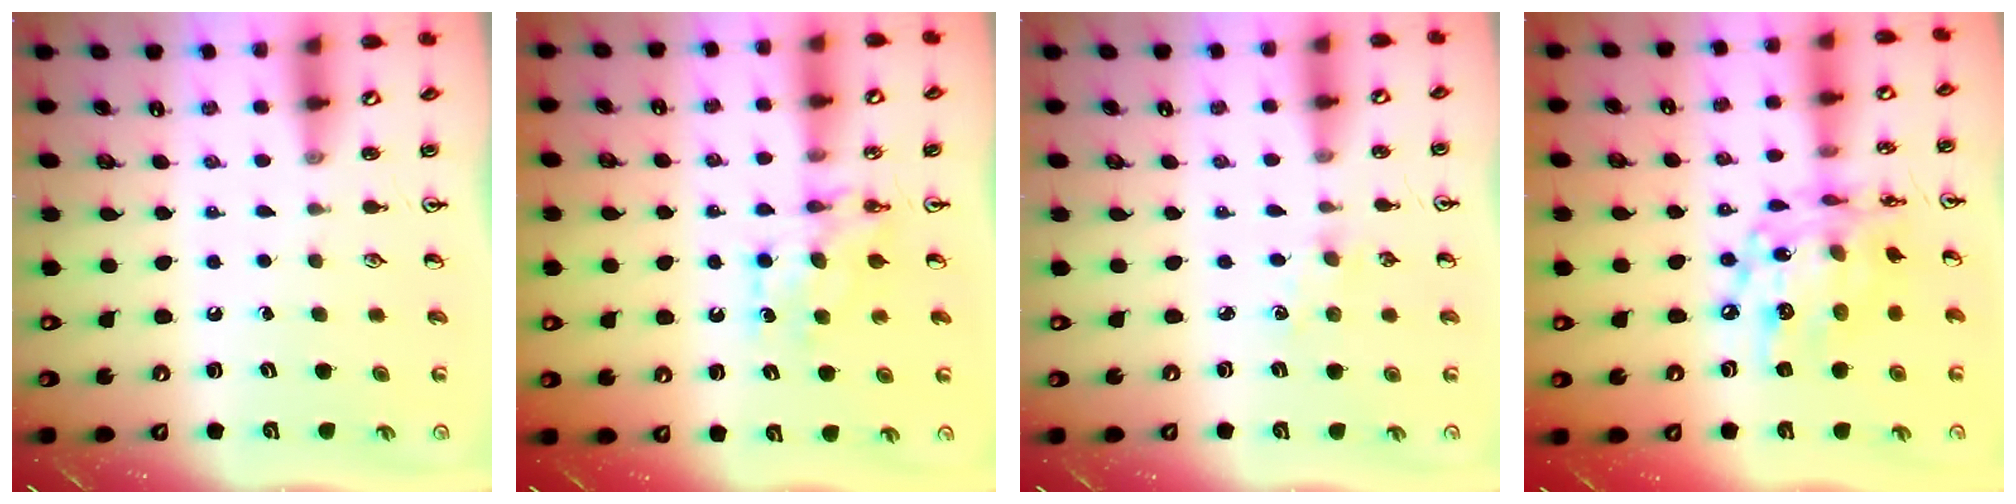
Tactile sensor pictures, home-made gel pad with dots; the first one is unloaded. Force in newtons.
{"total": 7.4, "press": 7.3, "slide": 0.8}
{"total": 1.3, "press": 1.3, "slide": 0.3}
{"total": 16.1, "press": 16.0, "slide": 1.3}